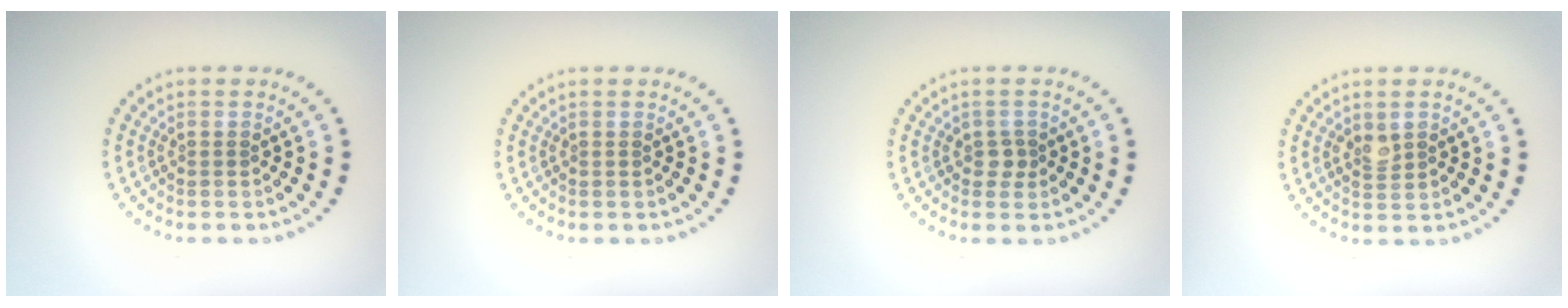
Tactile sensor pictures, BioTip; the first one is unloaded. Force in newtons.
{"total": 0.0}
{"total": 1.3, "press": 1.1, "slide": 0.5}
{"total": 1.4, "press": 1.4, "slide": 0.1}